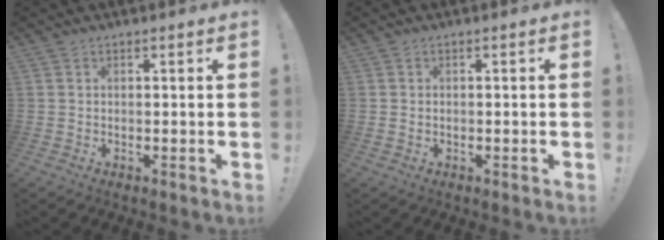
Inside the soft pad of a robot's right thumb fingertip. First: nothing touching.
{"total": 0.0}